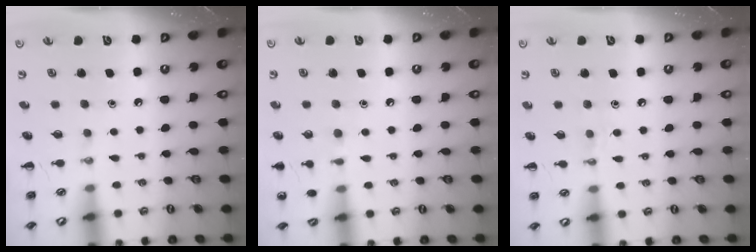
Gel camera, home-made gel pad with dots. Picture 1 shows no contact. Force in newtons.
{"total": 5.9, "press": 5.6, "slide": 1.8}
{"total": 3.6, "press": 3.5, "slide": 1.0}